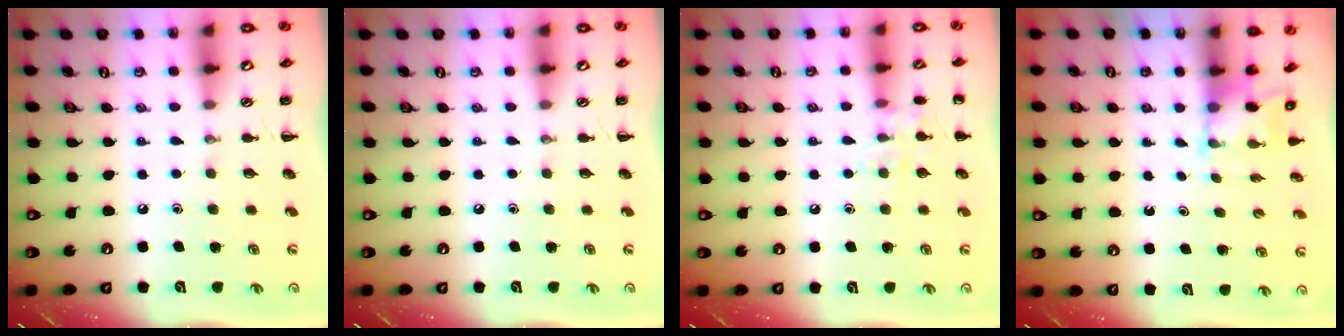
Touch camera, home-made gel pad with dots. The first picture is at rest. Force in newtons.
{"total": 0.0}
{"total": 8.1, "press": 7.9, "slide": 1.4}
{"total": 2.4, "press": 2.3, "slide": 0.8}